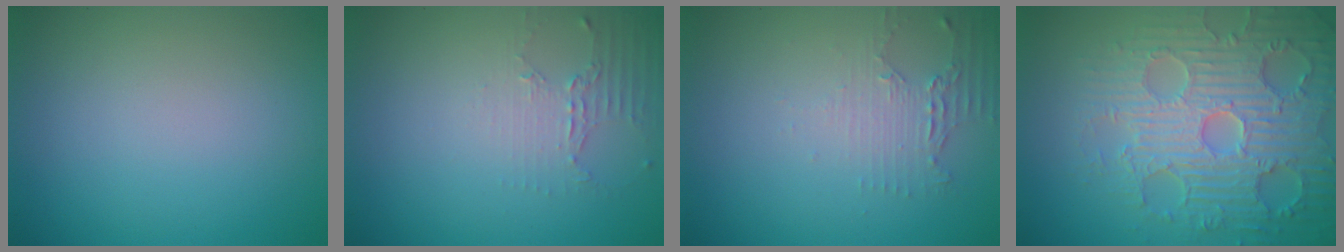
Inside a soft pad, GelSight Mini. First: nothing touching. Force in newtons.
{"total": 2.0, "press": 1.5, "slide": 1.4}
{"total": 2.3, "press": 1.6, "slide": 1.6}
{"total": 7.7, "press": 6.3, "slide": 4.5}